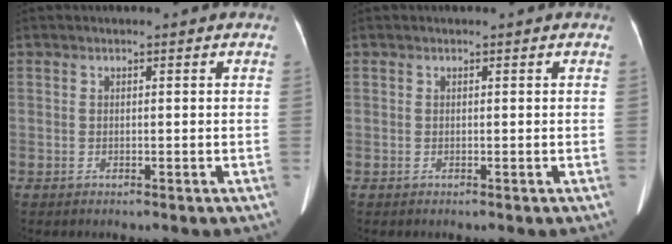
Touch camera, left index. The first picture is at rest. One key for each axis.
{"total": 0.0}